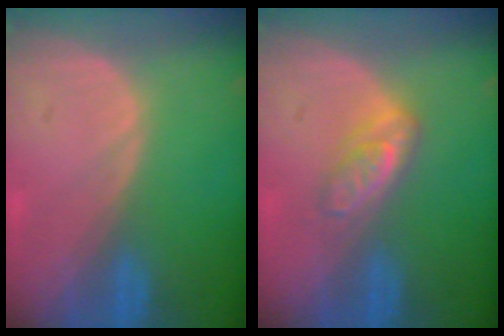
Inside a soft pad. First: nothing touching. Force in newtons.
{"total": 4.8, "press": 4.2, "slide": 2.4}